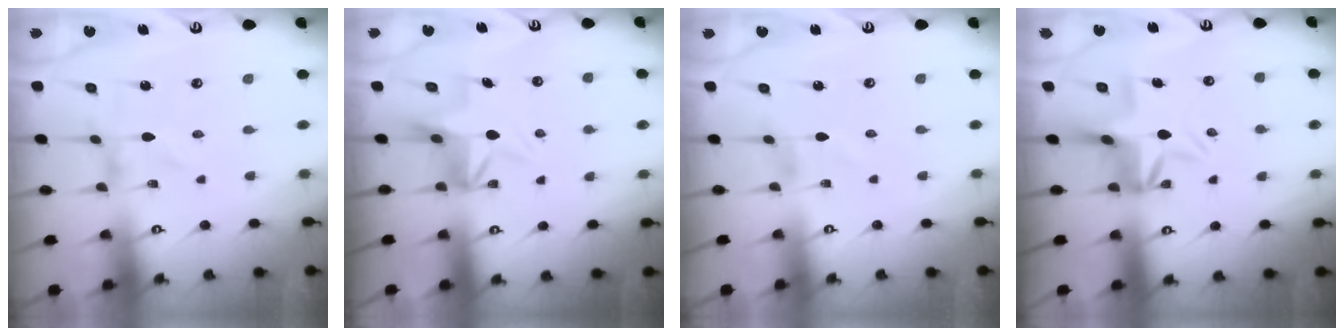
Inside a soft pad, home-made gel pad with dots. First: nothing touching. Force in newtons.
{"total": 5.9, "press": 5.9, "slide": 0.3}
{"total": 0.8, "press": 0.8, "slide": 0.3}
{"total": 6.2, "press": 5.7, "slide": 2.4}